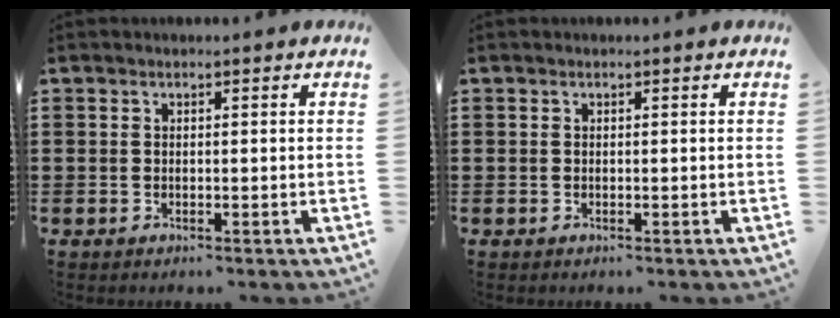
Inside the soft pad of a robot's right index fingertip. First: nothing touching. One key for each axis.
{"total": 0.0}